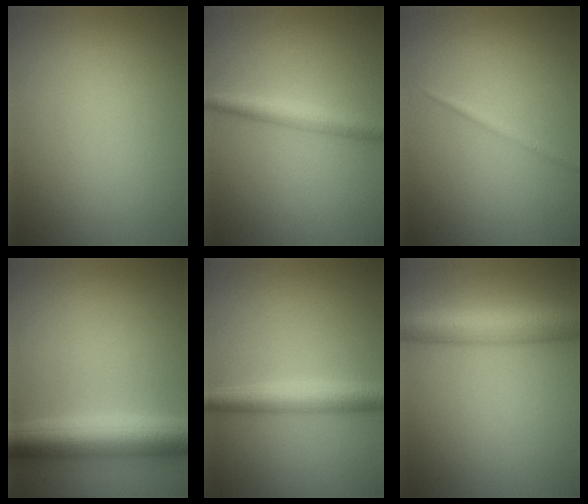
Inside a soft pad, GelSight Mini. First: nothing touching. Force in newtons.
{"total": 2.8, "press": 2.8, "slide": 0.0}
{"total": 0.8, "press": 0.8, "slide": 0.0}
{"total": 7.1, "press": 7.1, "slide": 0.1}
{"total": 3.9, "press": 3.9, "slide": 0.1}
{"total": 5.7, "press": 5.7, "slide": 0.2}